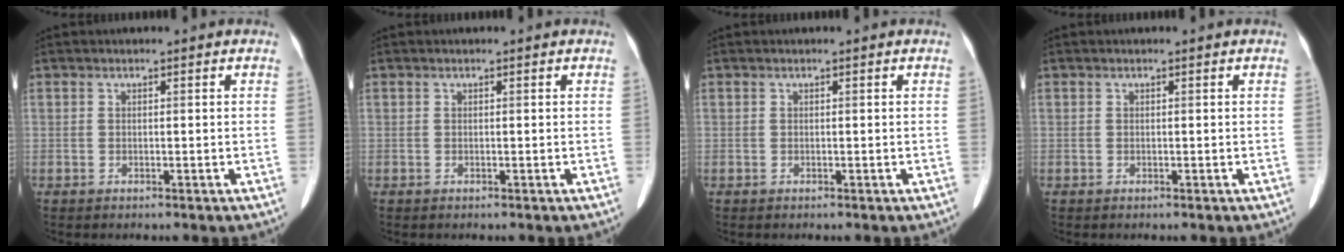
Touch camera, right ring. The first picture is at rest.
{"total": 0.0}
{"total": 0.0}
{"total": 0.0}